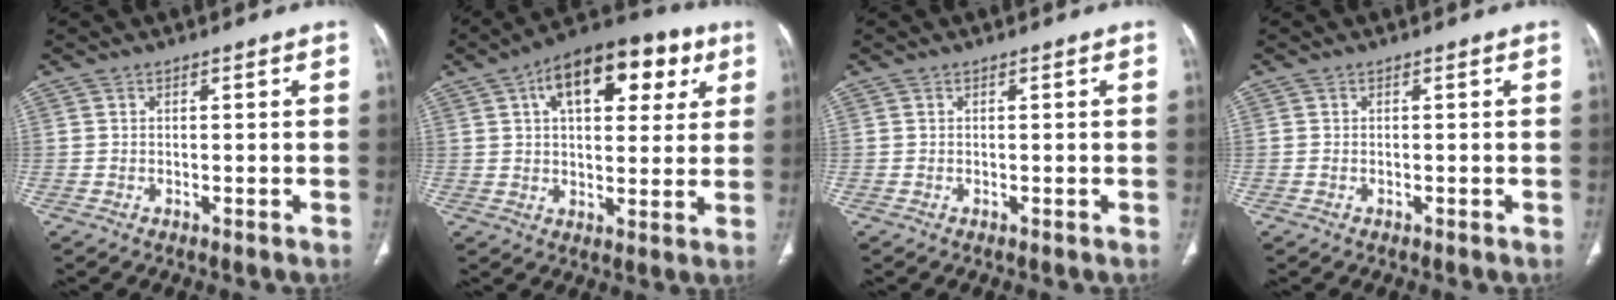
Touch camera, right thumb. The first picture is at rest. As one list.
[{"total": 18.4, "force": [7.4, 9.7, 13.8], "torque": [-0.161, 0.007, 0.107]}, {"total": 0.0}, {"total": 0.0}]